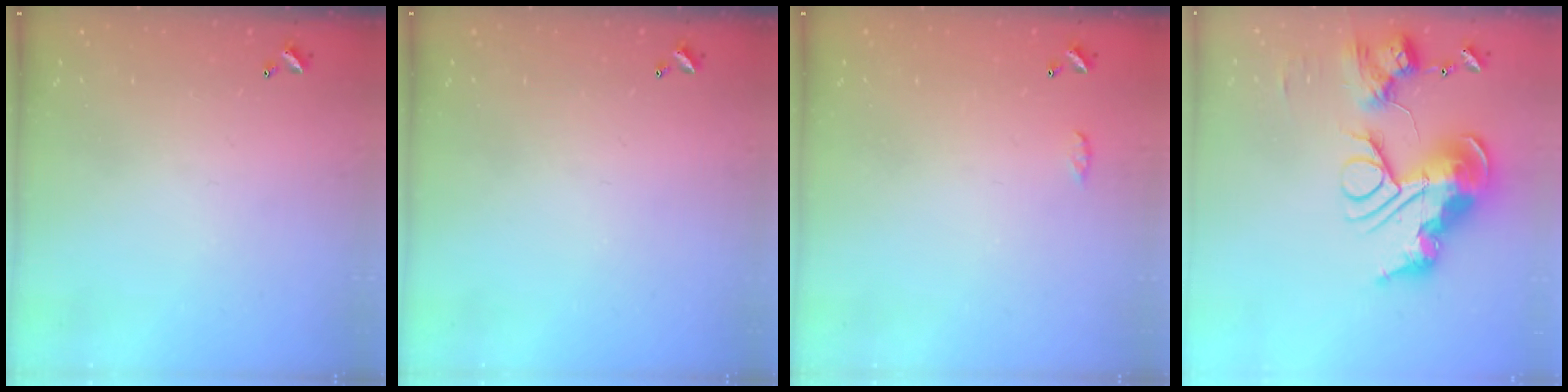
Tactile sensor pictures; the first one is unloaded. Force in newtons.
{"total": 0.0}
{"total": 3.0, "press": 3.0, "slide": 0.5}
{"total": 0.9, "press": 0.9, "slide": 0.0}